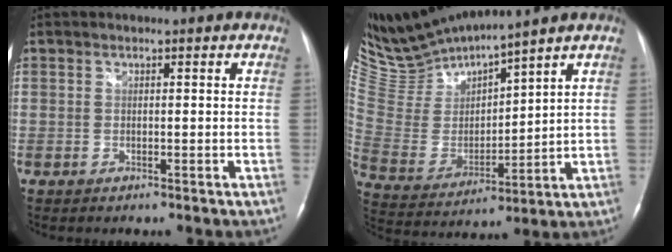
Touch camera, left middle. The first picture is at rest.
{"total": 12.3, "force": [12.0, -0.7, 2.6], "torque": [-0.077, -0.007, 0.258]}